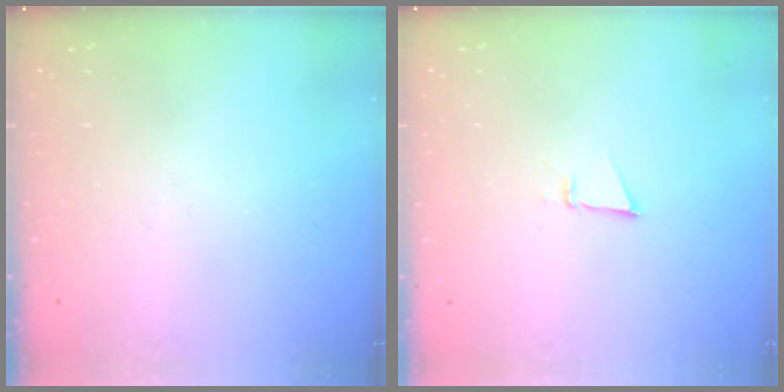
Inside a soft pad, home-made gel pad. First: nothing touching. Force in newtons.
{"total": 2.7, "press": 2.6, "slide": 0.8}